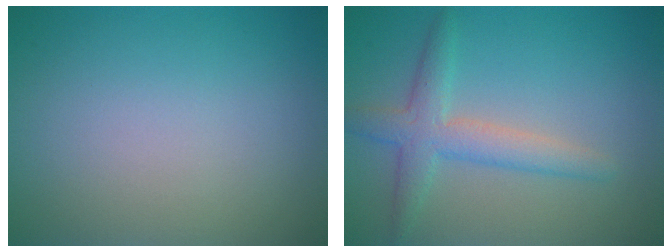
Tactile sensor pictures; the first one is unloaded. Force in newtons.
{"total": 2.8, "press": 2.8, "slide": 0.2}